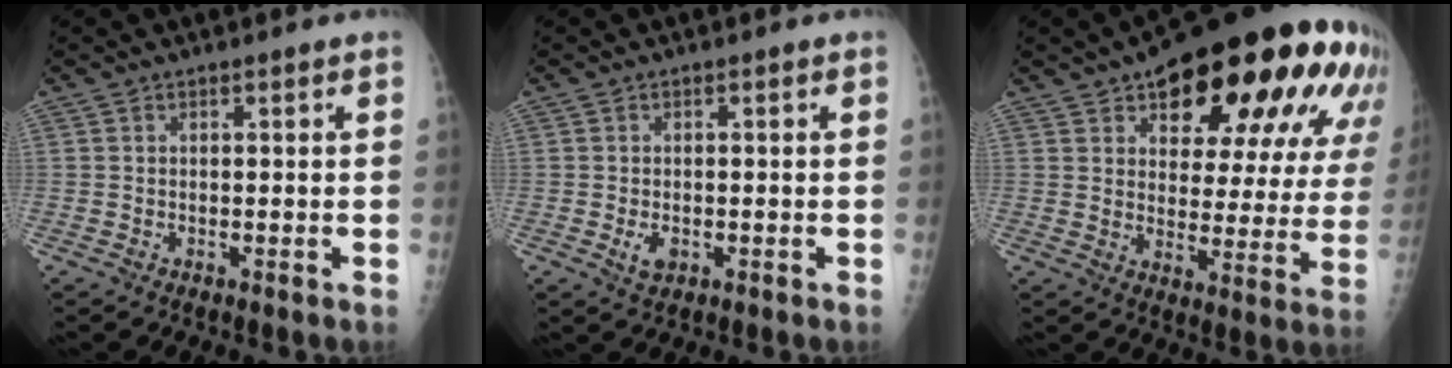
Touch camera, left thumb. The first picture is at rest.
{"total": 2.8, "force": [-0.9, 1.9, 1.9], "torque": [-0.028, 0.000, -0.011]}
{"total": 27.8, "force": [15.0, 11.6, 20.3], "torque": [-0.241, -0.021, 0.202]}